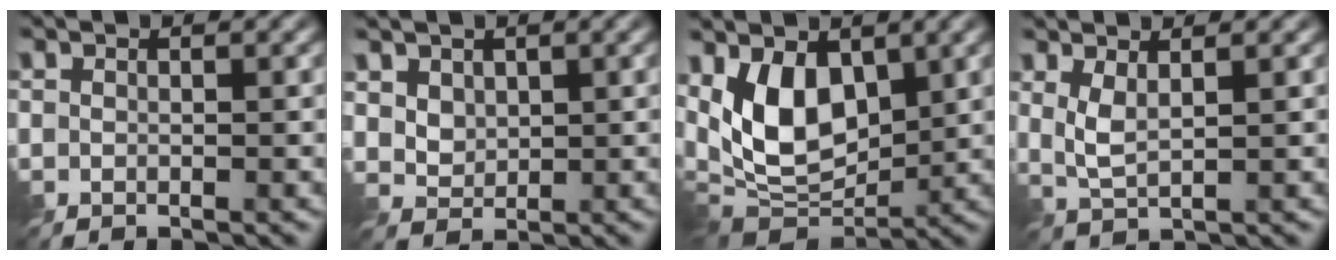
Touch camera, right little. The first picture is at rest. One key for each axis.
{"total": 2.4, "fx": 1.2, "fy": 1.7, "fz": 1.1, "tx": -0.036, "ty": -0.007, "tz": 0.037}
{"total": 8.1, "fx": 1.9, "fy": 4.6, "fz": 6.3, "tx": -0.124, "ty": -0.013, "tz": 0.028}
{"total": 2.1, "fx": 0.8, "fy": 0.5, "fz": 1.9, "tx": -0.050, "ty": -0.005, "tz": 0.019}